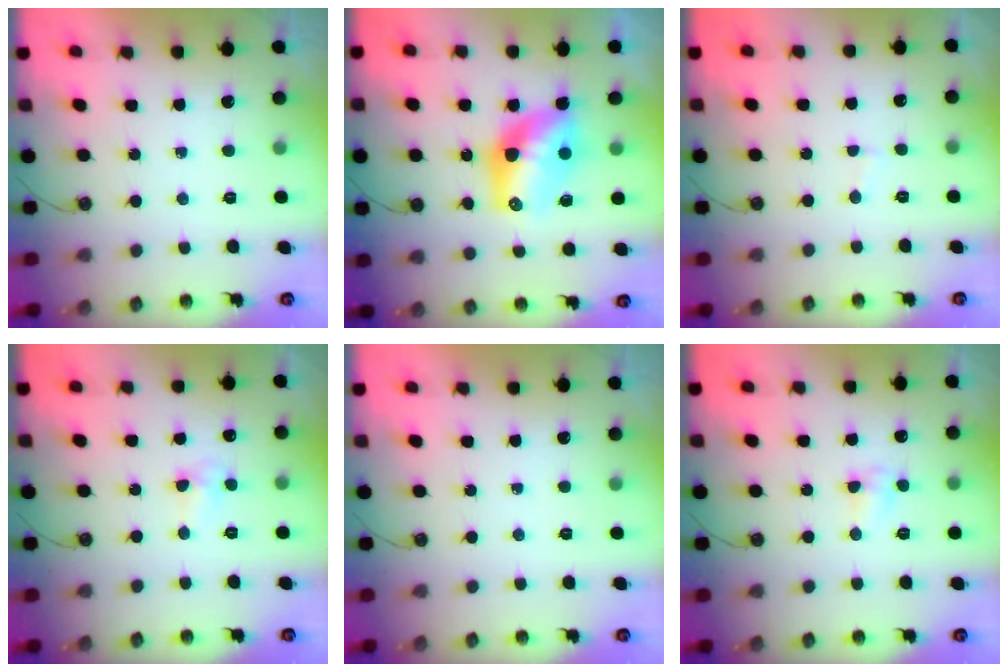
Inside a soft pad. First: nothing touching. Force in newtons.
{"total": 11.7, "press": 11.7, "slide": 0.9}
{"total": 1.7, "press": 1.7, "slide": 0.2}
{"total": 4.6, "press": 4.6, "slide": 0.7}
{"total": 0.0}
{"total": 3.0, "press": 3.0, "slide": 0.4}